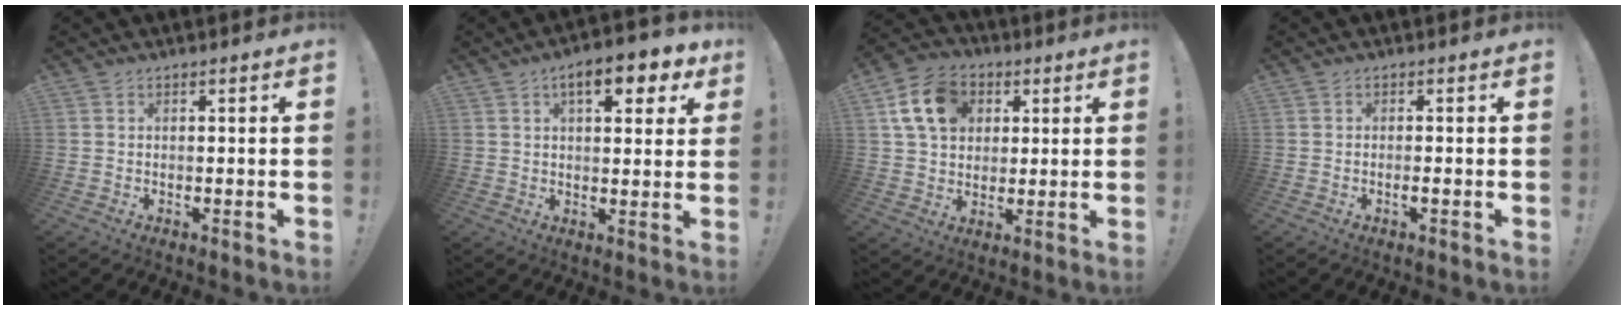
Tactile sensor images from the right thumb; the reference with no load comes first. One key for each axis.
{"total": 9.7, "fx": 4.5, "fy": 3.9, "fz": 7.6, "tx": -0.096, "ty": -0.014, "tz": 0.069}
{"total": 14.2, "fx": 5.0, "fy": 10.9, "fz": 7.6, "tx": -0.123, "ty": -0.003, "tz": 0.103}
{"total": 1.5, "fx": -0.8, "fy": -0.1, "fz": 1.3, "tx": -0.030, "ty": 0.002, "tz": -0.013}